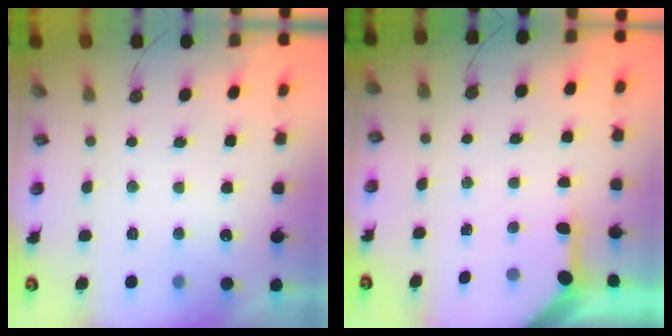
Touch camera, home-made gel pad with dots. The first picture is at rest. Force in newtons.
{"total": 3.4, "press": 3.4, "slide": 0.3}